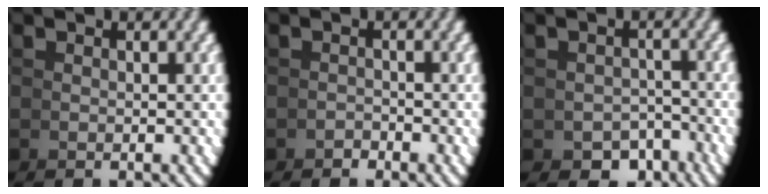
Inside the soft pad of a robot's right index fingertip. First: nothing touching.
{"total": 1.5, "force": [-1.2, -0.7, -0.6], "torque": [0.023, 0.000, -0.022]}
{"total": 5.0, "force": [-3.3, 3.4, 1.5], "torque": [-0.001, -0.021, -0.050]}